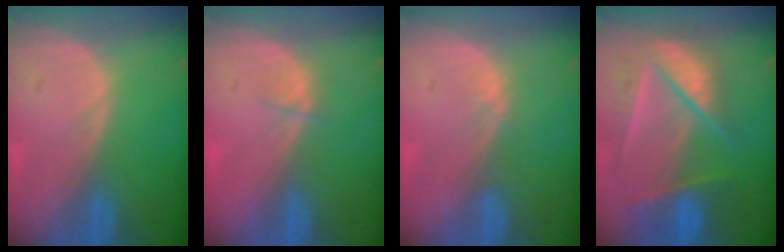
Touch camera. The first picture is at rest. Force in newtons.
{"total": 1.1, "press": 1.0, "slide": 0.4}
{"total": 1.0, "press": 0.8, "slide": 0.6}
{"total": 9.7, "press": 8.2, "slide": 5.1}